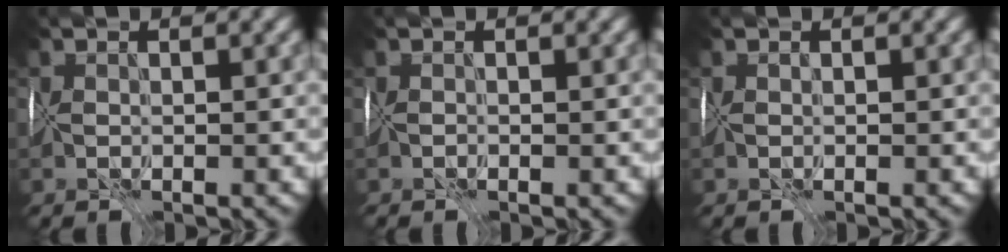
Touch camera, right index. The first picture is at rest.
{"total": 0.7, "force": [-0.2, -0.5, -0.5], "torque": [0.008, 0.002, -0.004]}
{"total": 0.0}